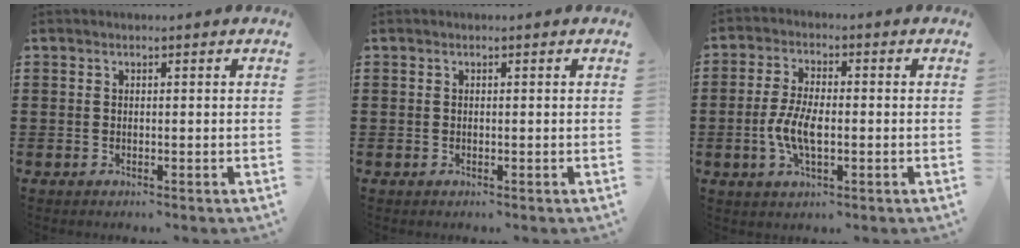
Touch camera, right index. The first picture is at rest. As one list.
[{"total": 0.0}, {"total": 6.1, "force": [-1.3, 2.6, 5.3], "torque": [-0.127, -0.006, -0.034]}]